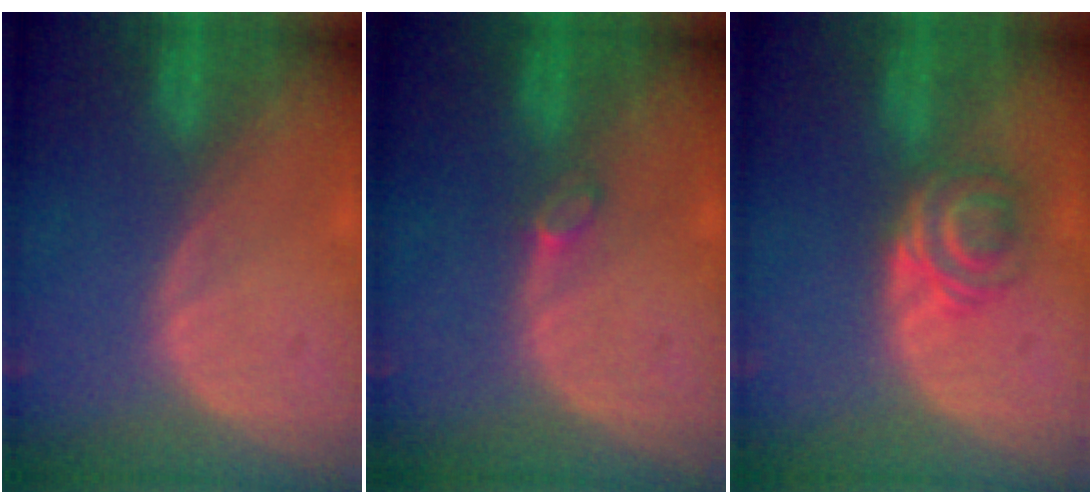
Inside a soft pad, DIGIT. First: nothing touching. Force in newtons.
{"total": 1.4, "press": 1.4, "slide": 0.2}
{"total": 5.9, "press": 4.8, "slide": 3.4}